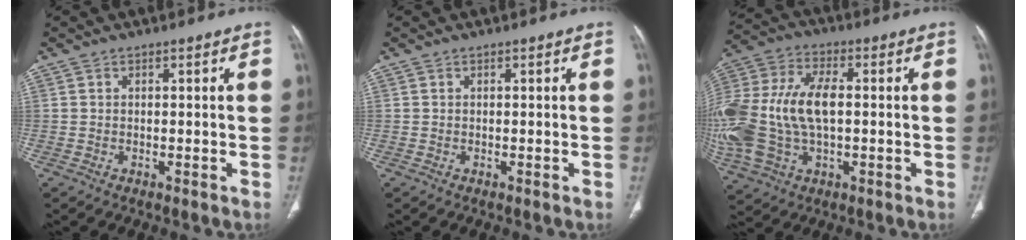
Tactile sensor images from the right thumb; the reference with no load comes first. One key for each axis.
{"total": 0.0}
{"total": 23.0, "fx": -0.5, "fy": 13.5, "fz": 18.6, "tx": -0.447, "ty": 0.010, "tz": 0.000}